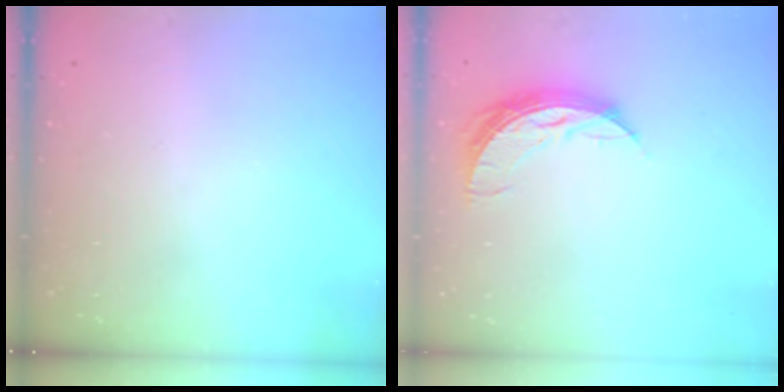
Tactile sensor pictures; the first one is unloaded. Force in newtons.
{"total": 8.1, "press": 8.0, "slide": 0.6}